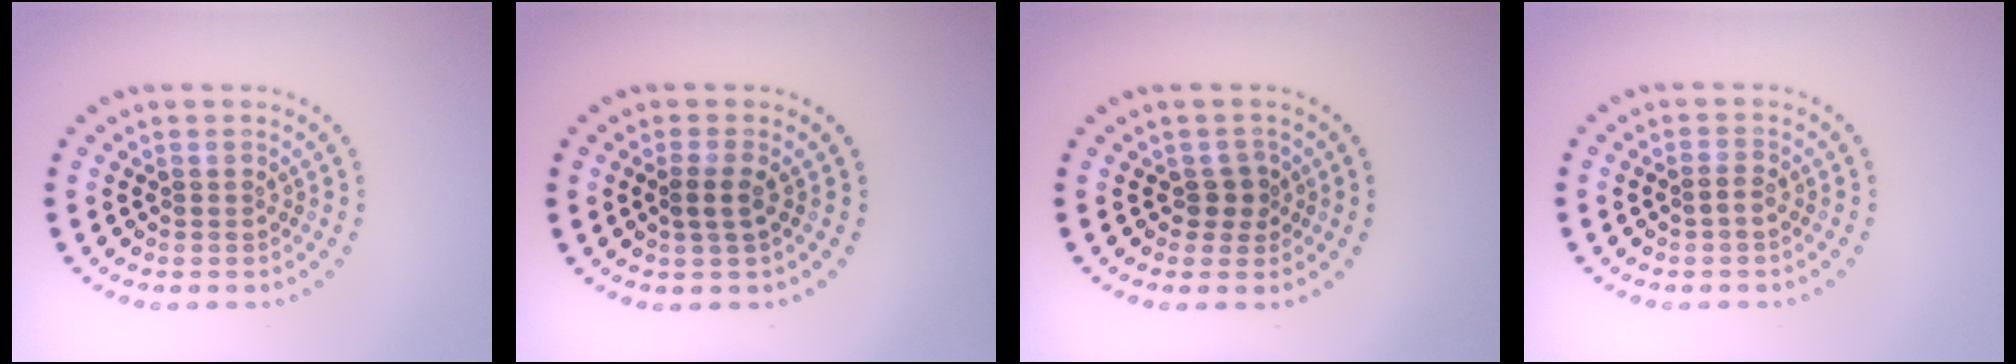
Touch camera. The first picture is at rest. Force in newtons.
{"total": 1.6, "press": 1.4, "slide": 0.9}
{"total": 1.7, "press": 1.4, "slide": 1.0}
{"total": 1.0, "press": 0.9, "slide": 0.5}